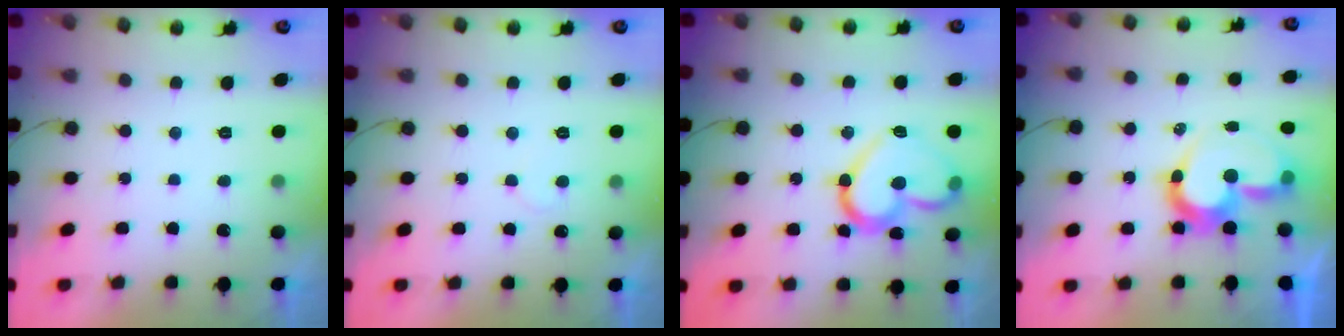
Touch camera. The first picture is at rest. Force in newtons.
{"total": 3.7, "press": 3.7, "slide": 0.3}
{"total": 17.3, "press": 17.2, "slide": 1.5}
{"total": 12.2, "press": 12.1, "slide": 1.4}